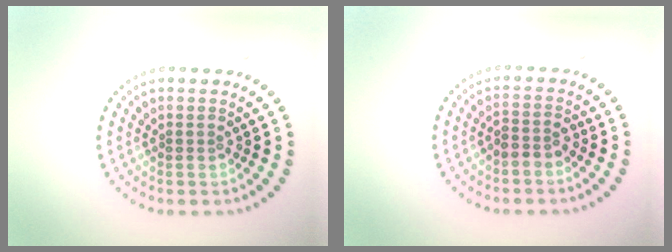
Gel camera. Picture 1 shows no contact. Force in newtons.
{"total": 1.7, "press": 1.5, "slide": 0.9}